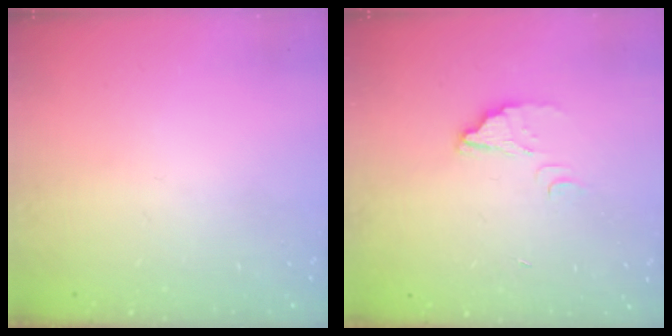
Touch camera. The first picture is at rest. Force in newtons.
{"total": 3.4, "press": 3.4, "slide": 0.2}